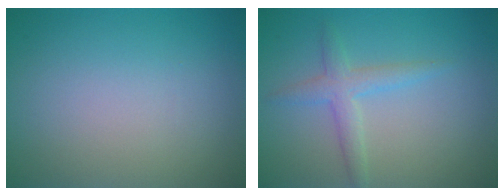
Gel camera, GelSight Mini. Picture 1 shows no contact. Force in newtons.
{"total": 2.4, "press": 2.4, "slide": 0.1}